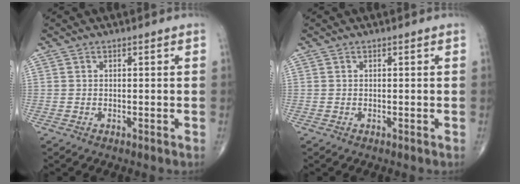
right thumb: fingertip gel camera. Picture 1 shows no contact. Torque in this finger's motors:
{"motor_torque": [0.00, 0.00, 0.04, 0.03, 0.00]}